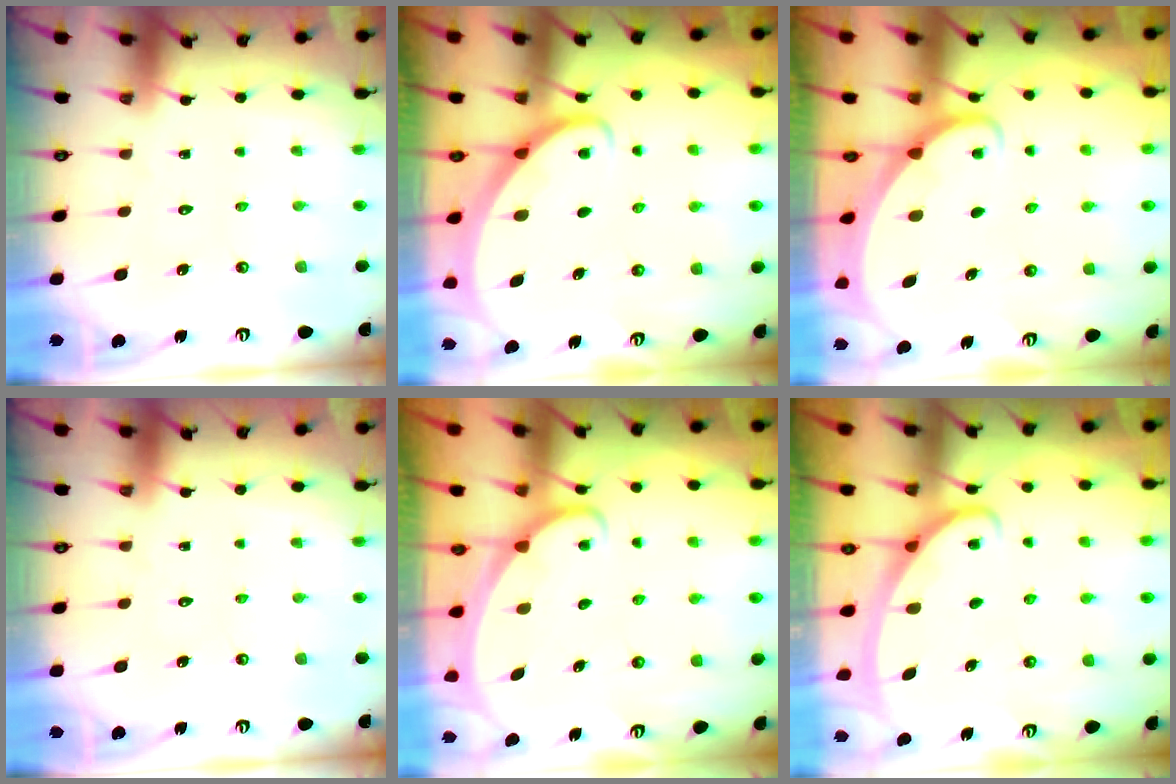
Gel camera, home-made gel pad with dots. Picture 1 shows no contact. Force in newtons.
{"total": 2.9, "press": 2.9, "slide": 0.2}
{"total": 1.9, "press": 1.9, "slide": 0.1}
{"total": 0.0}
{"total": 1.8, "press": 1.8, "slide": 0.1}
{"total": 2.8, "press": 2.8, "slide": 0.4}